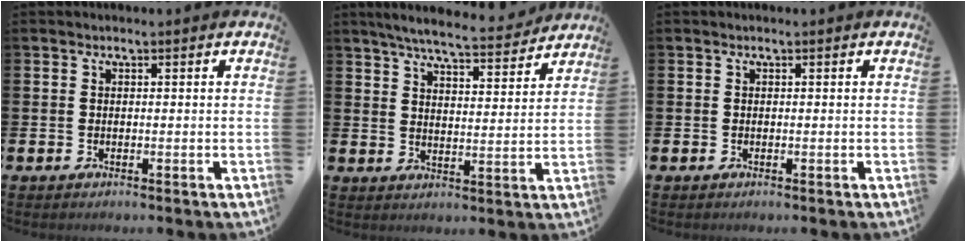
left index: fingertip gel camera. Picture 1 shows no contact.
{"total": 6.8, "force": [6.4, 0.6, 2.2], "torque": [-0.054, -0.040, 0.109]}
{"total": 0.0}